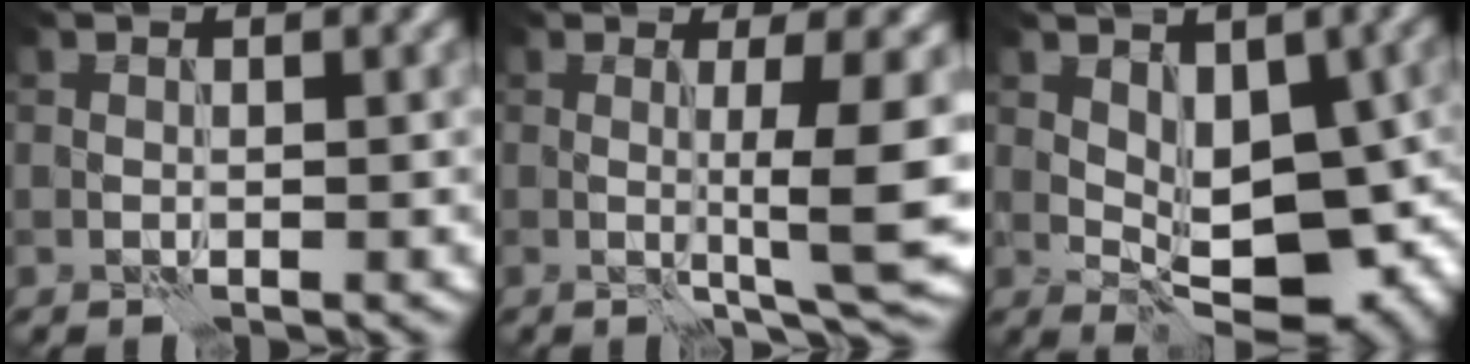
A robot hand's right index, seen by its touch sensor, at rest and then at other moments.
{"total": 6.2, "force": [-0.3, 0.6, 6.2], "torque": [-0.088, -0.005, -0.003]}
{"total": 8.8, "force": [0.1, 4.7, 7.4], "torque": [-0.104, -0.016, 0.008]}